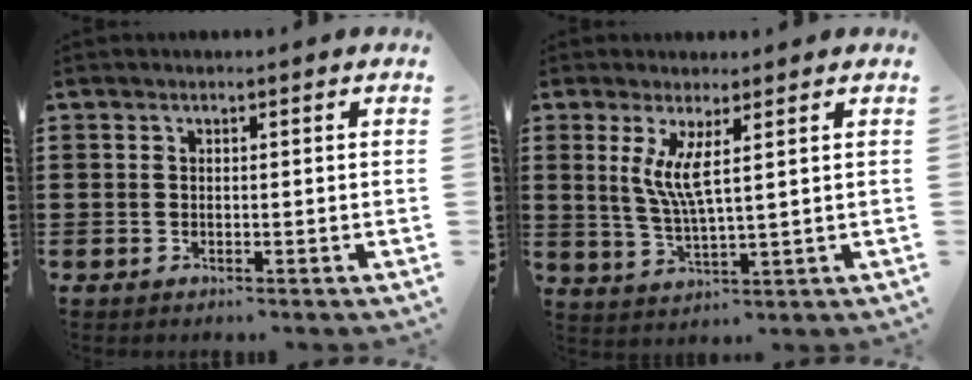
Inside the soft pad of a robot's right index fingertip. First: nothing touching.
{"total": 5.2, "force": [2.0, 0.3, 4.8], "torque": [-0.107, -0.009, 0.032]}